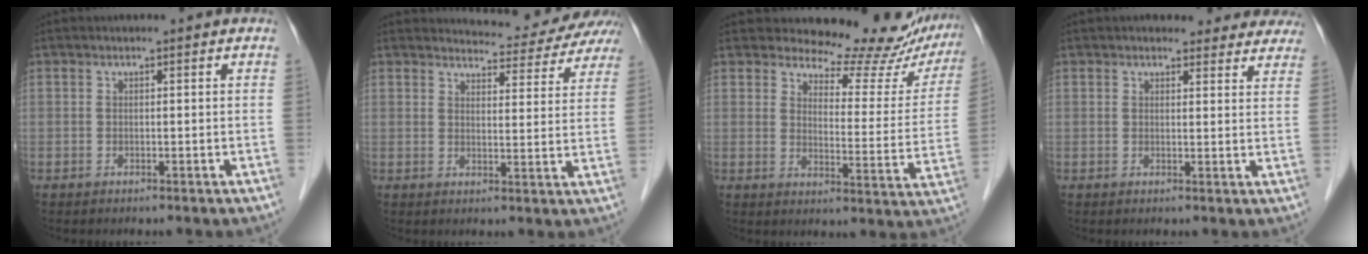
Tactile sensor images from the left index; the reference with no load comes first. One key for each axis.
{"total": 9.8, "fx": 9.8, "fy": 1.0, "fz": 0.8, "tx": -0.007, "ty": -0.023, "tz": 0.104}
{"total": 18.5, "fx": 17.7, "fy": 4.2, "fz": 3.6, "tx": -0.018, "ty": -0.081, "tz": 0.186}
{"total": 8.6, "fx": 7.9, "fy": 2.9, "fz": 1.5, "tx": 0.019, "ty": -0.001, "tz": 0.065}